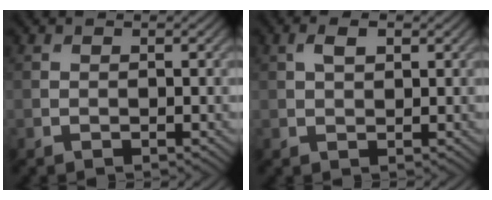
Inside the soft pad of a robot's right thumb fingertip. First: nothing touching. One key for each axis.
{"total": 2.4, "fx": 0.9, "fy": 1.2, "fz": 1.8, "tx": -0.038, "ty": 0.005, "tz": 0.017}